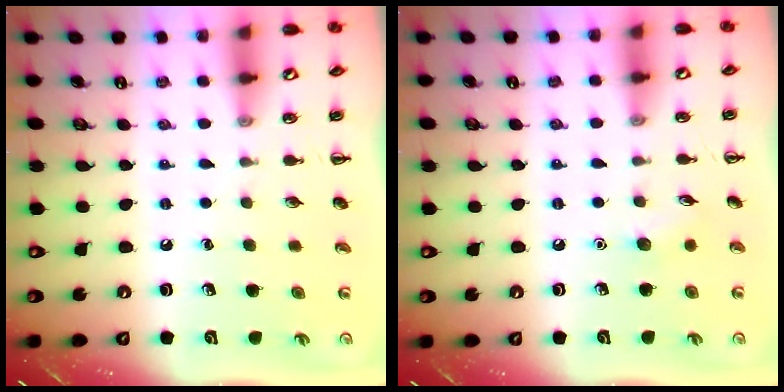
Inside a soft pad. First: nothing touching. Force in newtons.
{"total": 4.7, "press": 4.5, "slide": 1.5}